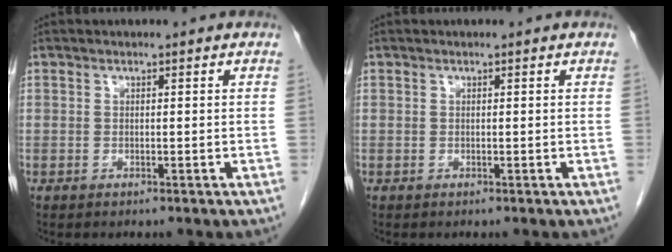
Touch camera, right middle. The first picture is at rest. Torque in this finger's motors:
{"motor_torque": [0.00, 0.00, 0.00, 0.00]}